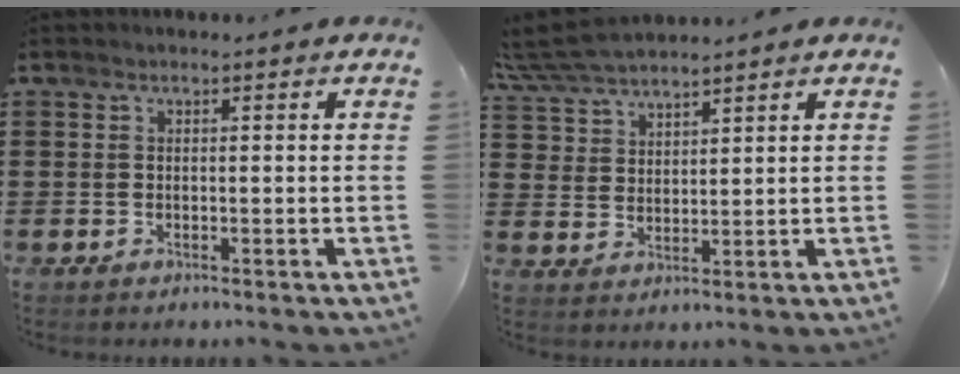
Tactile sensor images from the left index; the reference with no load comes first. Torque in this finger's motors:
{"motor_torque": [-0.02, -1.24, 0.30, 0.16]}